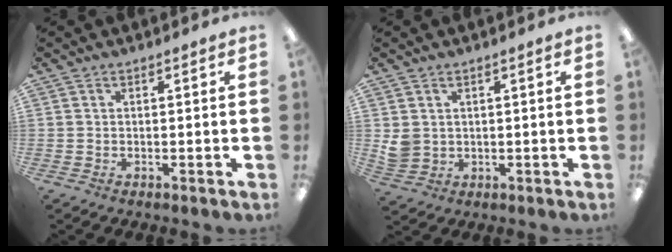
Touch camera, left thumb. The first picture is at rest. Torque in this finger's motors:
{"motor_torque": [0.57, 0.82, 0.70, -0.49, 0.01]}